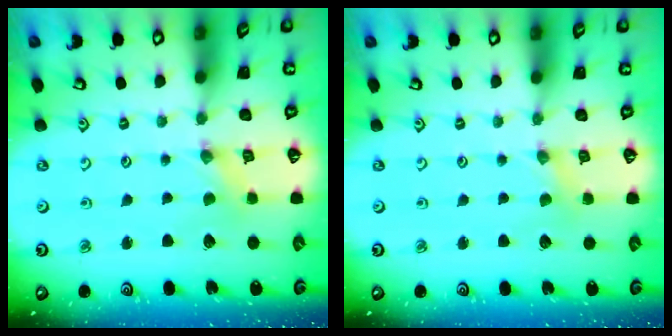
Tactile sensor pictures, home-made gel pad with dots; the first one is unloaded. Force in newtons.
{"total": 1.0, "press": 1.0, "slide": 0.2}